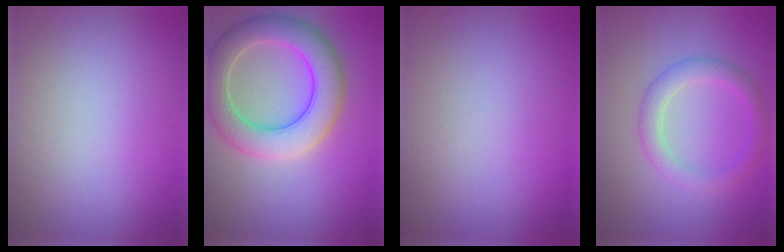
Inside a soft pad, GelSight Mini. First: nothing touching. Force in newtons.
{"total": 7.1, "press": 7.1, "slide": 0.5}
{"total": 0.0}
{"total": 2.8, "press": 2.8, "slide": 0.0}